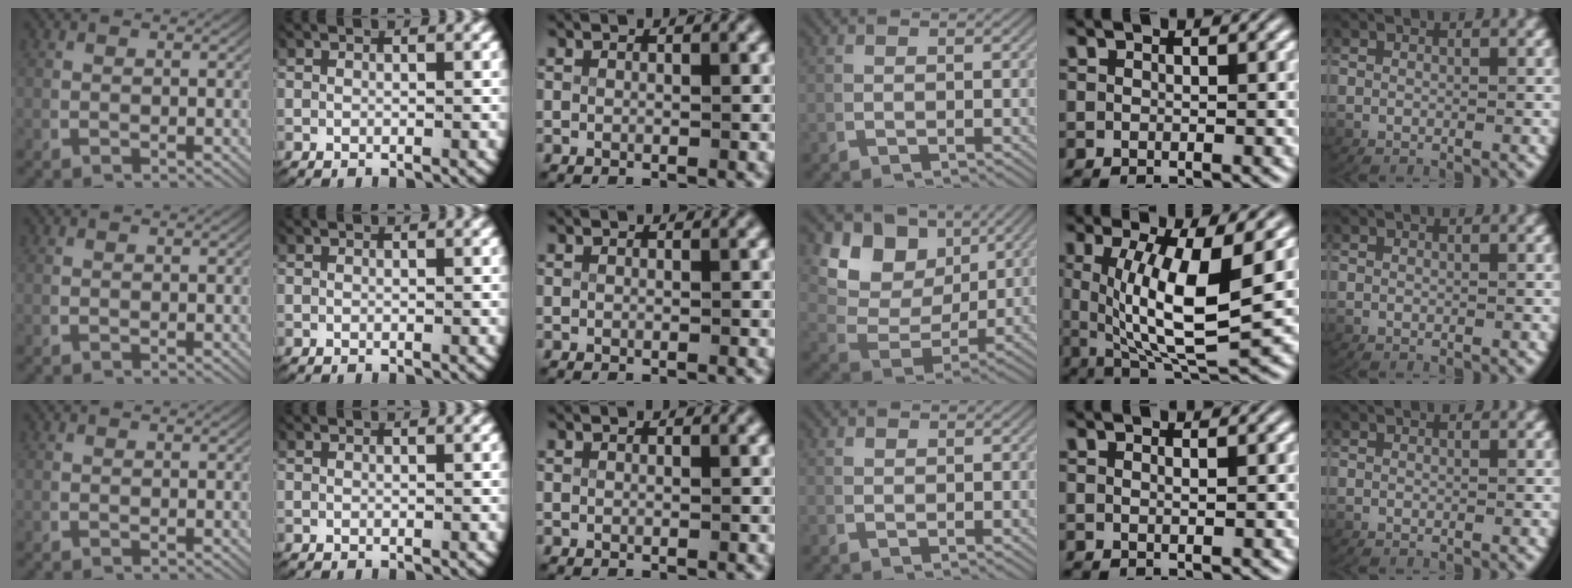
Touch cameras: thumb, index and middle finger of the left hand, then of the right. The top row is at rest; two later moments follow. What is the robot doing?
{"motion": "lift_and_place", "object": "key"}